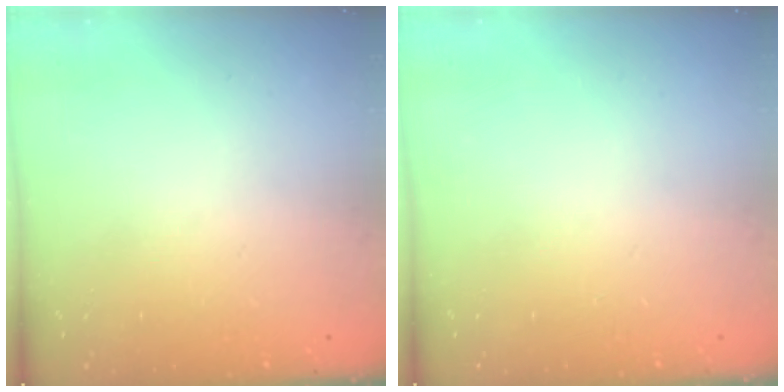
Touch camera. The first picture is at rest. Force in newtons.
{"total": 0.0}